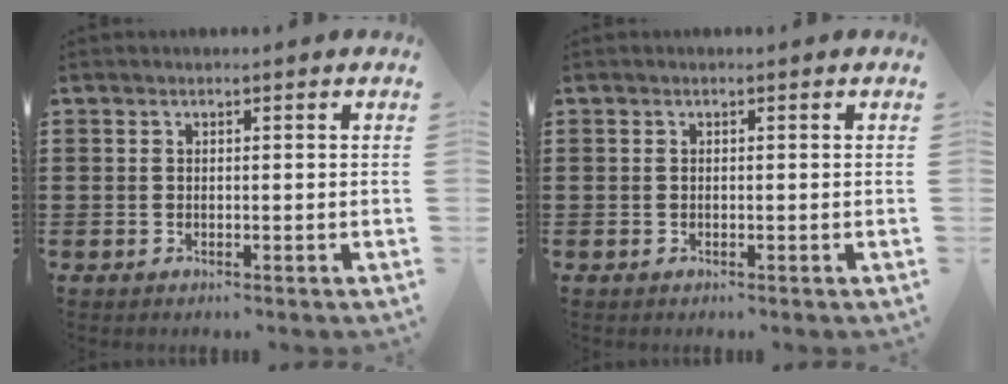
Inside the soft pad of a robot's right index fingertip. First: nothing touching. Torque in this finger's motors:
{"motor_torque": [-0.06, 1.39, 0.03, 0.01]}